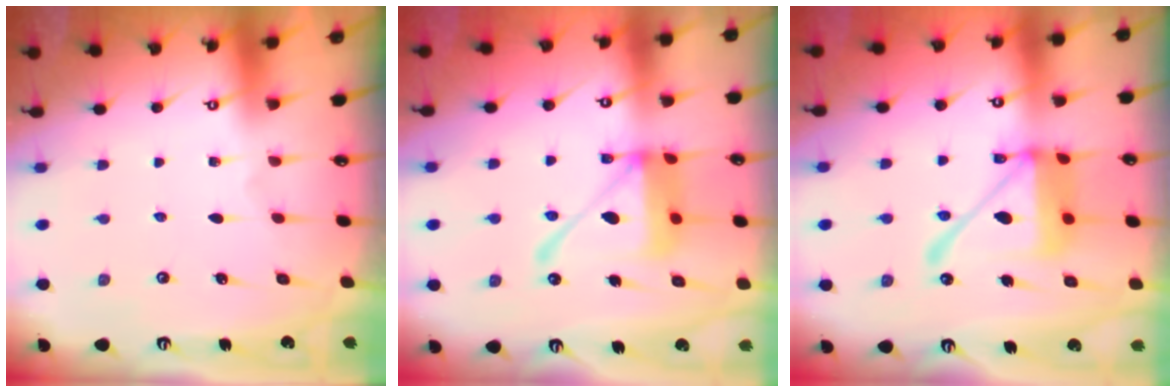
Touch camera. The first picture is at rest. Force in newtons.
{"total": 15.1, "press": 14.9, "slide": 2.2}
{"total": 17.7, "press": 17.5, "slide": 2.5}